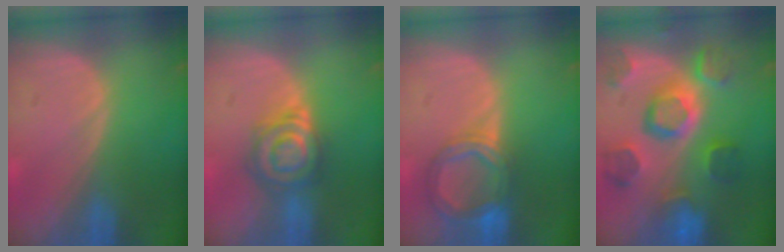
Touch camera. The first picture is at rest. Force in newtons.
{"total": 6.6, "press": 6.4, "slide": 1.4}
{"total": 6.1, "press": 5.8, "slide": 2.0}
{"total": 11.3, "press": 10.0, "slide": 5.3}